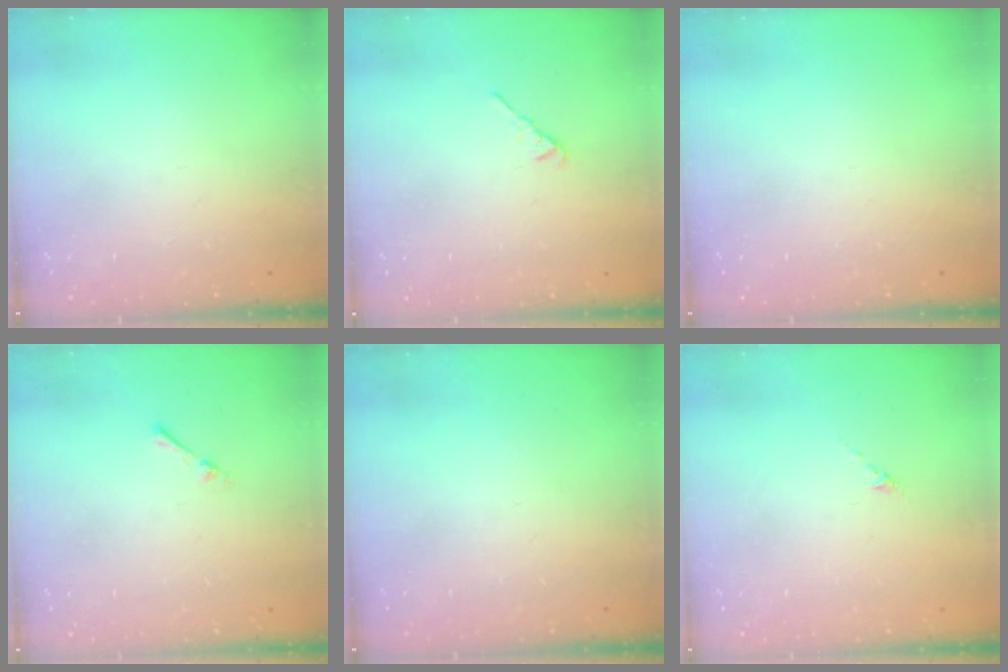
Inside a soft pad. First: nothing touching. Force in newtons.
{"total": 3.1, "press": 3.0, "slide": 0.8}
{"total": 0.0}
{"total": 1.7, "press": 1.7, "slide": 0.3}
{"total": 0.0}
{"total": 0.0}